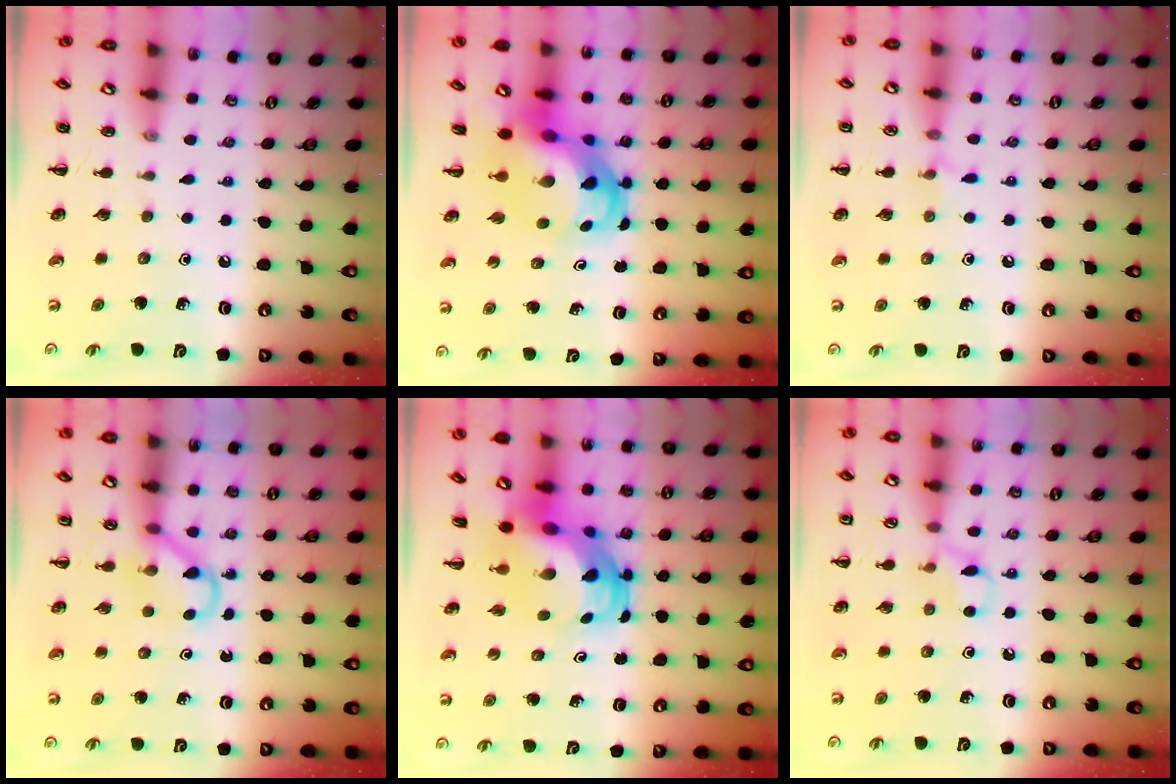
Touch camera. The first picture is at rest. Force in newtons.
{"total": 7.2, "press": 6.9, "slide": 2.1}
{"total": 4.7, "press": 4.4, "slide": 1.6}
{"total": 2.9, "press": 2.8, "slide": 0.9}
{"total": 7.1, "press": 6.8, "slide": 2.2}
{"total": 6.2, "press": 5.9, "slide": 2.0}